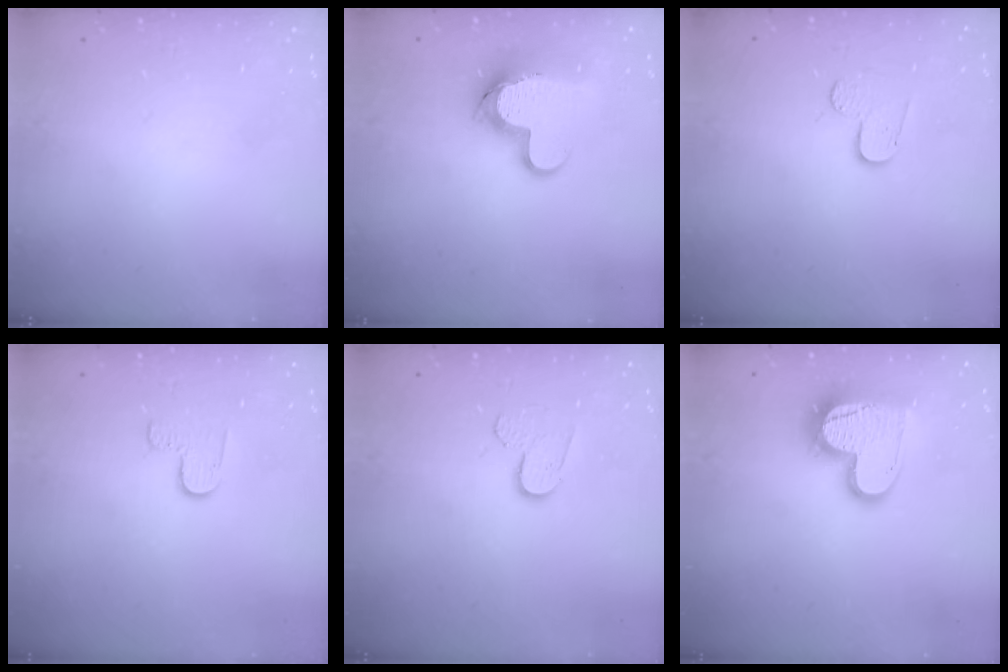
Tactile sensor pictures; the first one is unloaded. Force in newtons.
{"total": 13.2, "press": 13.2, "slide": 0.9}
{"total": 4.1, "press": 4.1, "slide": 0.3}
{"total": 3.8, "press": 3.8, "slide": 0.4}
{"total": 6.3, "press": 6.3, "slide": 0.5}
{"total": 15.2, "press": 15.1, "slide": 1.4}